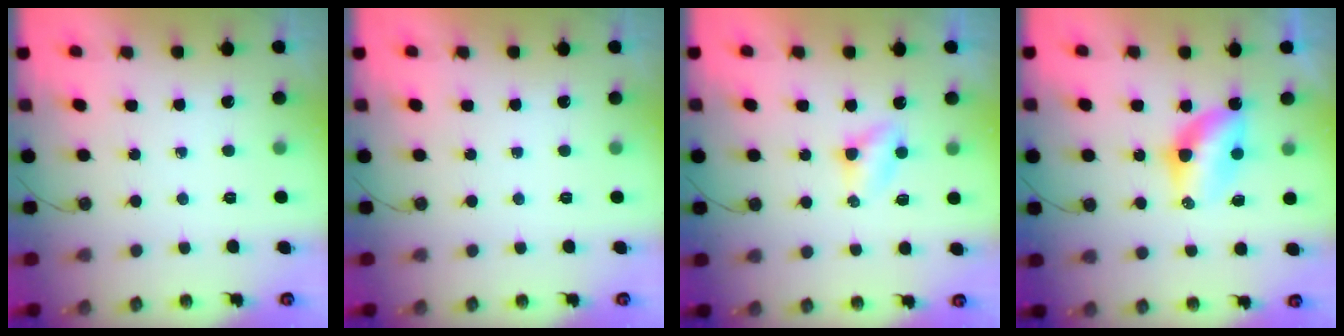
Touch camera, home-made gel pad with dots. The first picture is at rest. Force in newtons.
{"total": 0.0}
{"total": 2.9, "press": 2.9, "slide": 0.3}
{"total": 7.6, "press": 7.6, "slide": 0.5}